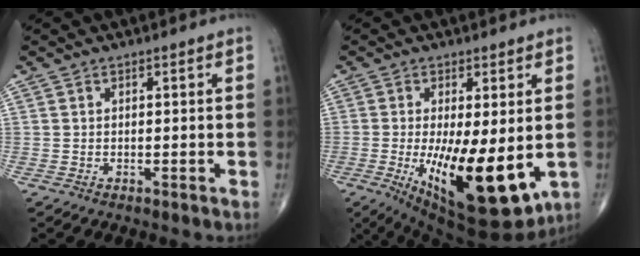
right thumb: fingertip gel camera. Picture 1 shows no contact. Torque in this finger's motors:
{"motor_torque": [2.56, 2.45, 1.02, -0.99, 0.53]}